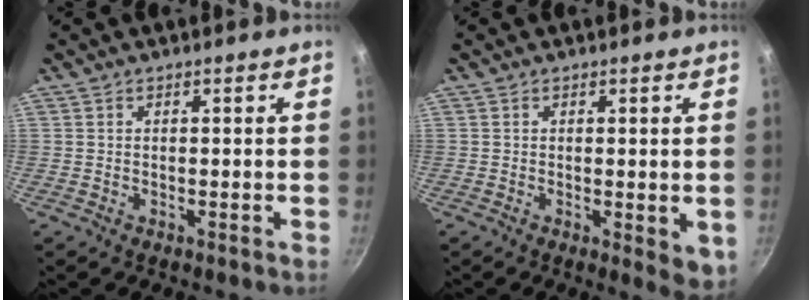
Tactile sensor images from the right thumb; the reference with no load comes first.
{"total": 4.5, "force": [-0.4, 1.7, 4.2], "torque": [-0.050, -0.013, -0.004]}